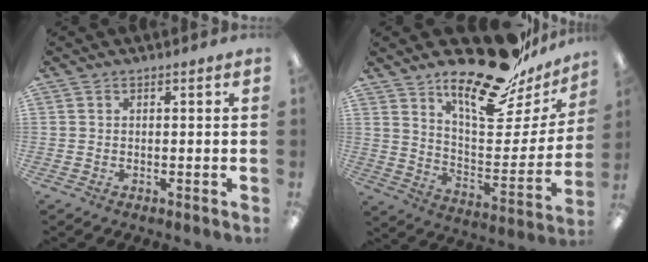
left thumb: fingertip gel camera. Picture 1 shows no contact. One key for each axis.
{"total": 21.1, "fx": 16.9, "fy": 6.3, "fz": 10.9, "tx": -0.168, "ty": -0.126, "tz": 0.282}